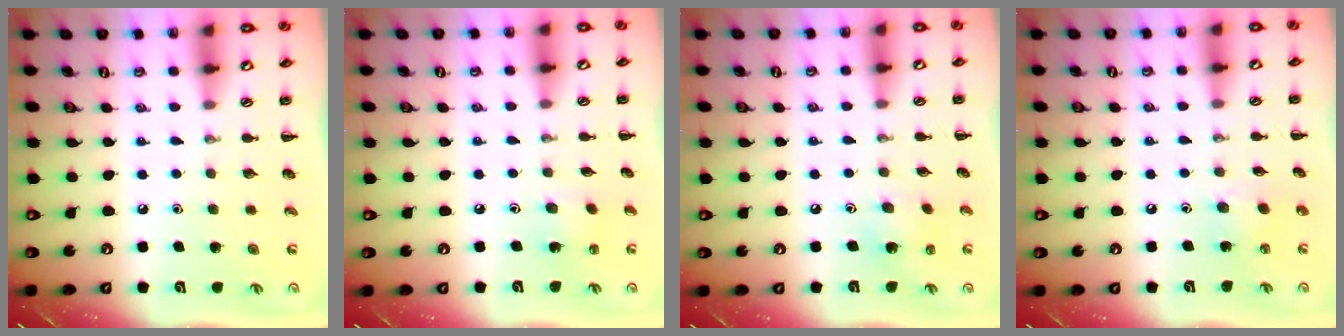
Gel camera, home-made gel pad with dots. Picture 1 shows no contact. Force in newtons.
{"total": 2.8, "press": 2.7, "slide": 0.8}
{"total": 3.3, "press": 3.2, "slide": 0.6}
{"total": 4.3, "press": 4.3, "slide": 0.5}